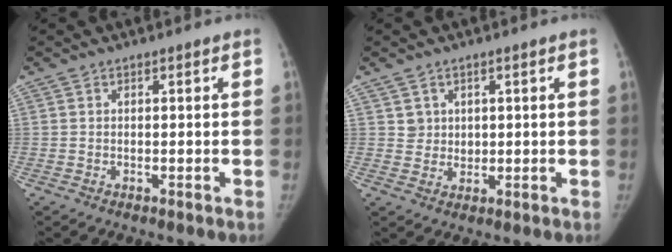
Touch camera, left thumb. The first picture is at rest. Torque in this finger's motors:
{"motor_torque": [-0.35, -0.15, 0.06, 0.04, 0.03]}